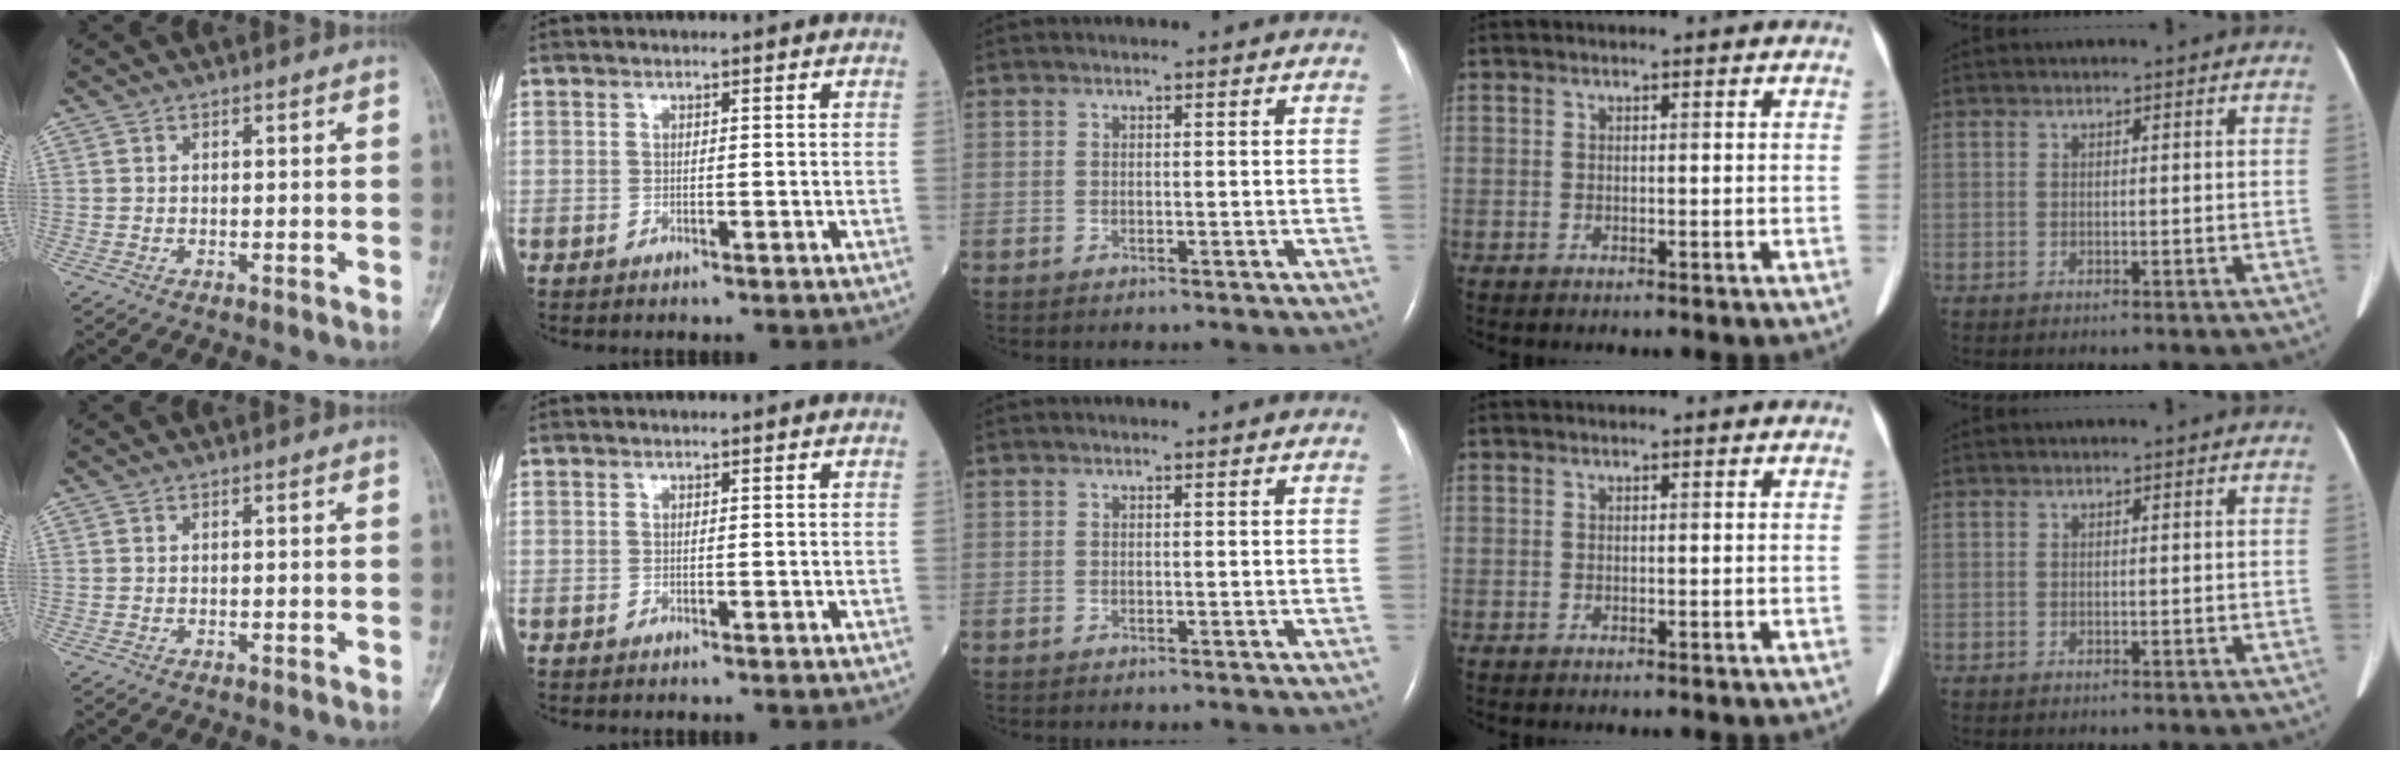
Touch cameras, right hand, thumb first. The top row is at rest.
{}